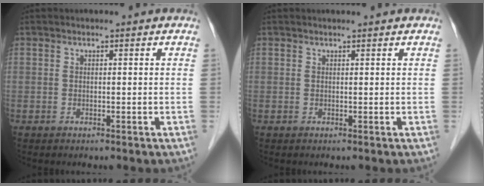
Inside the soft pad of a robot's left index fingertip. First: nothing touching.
{"total": 1.6, "force": [1.5, 0.0, 0.6], "torque": [-0.008, 0.014, 0.021]}